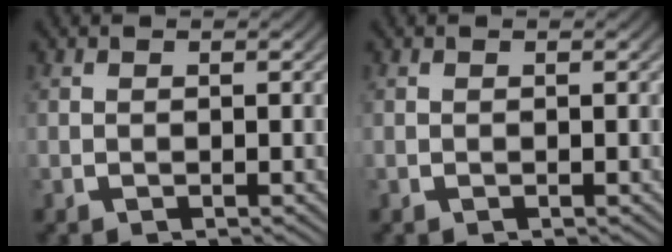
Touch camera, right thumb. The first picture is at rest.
{"total": 0.0}